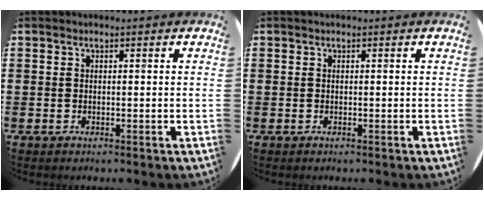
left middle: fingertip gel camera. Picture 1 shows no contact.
{"total": 0.0}